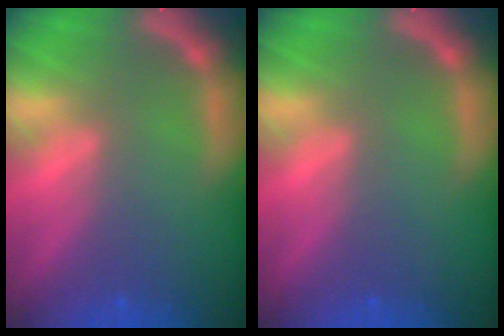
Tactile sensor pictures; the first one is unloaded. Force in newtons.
{"total": 0.0}